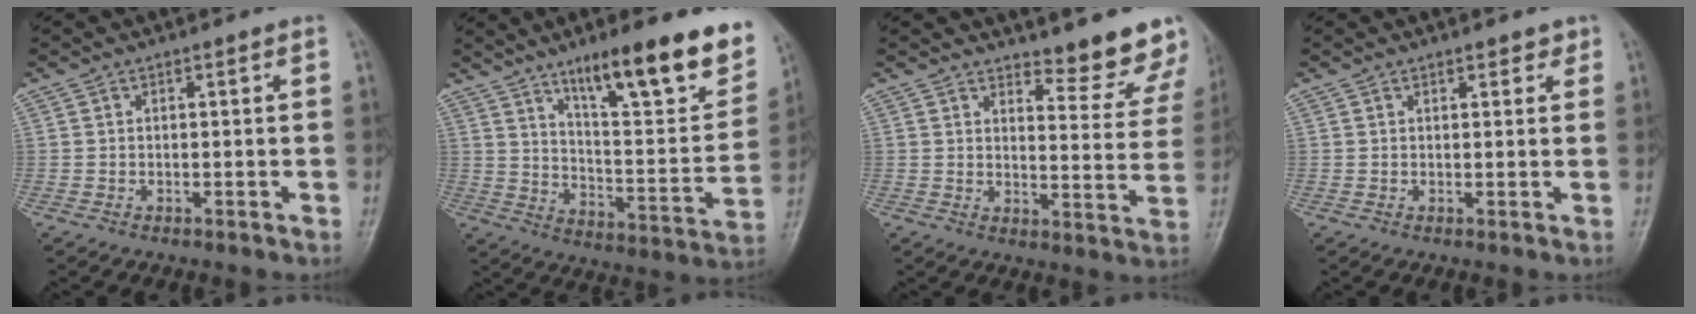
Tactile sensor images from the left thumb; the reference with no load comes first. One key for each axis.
{"total": 21.9, "fx": 13.6, "fy": 5.3, "fz": 16.4, "tx": -0.203, "ty": -0.061, "tz": 0.213}
{"total": 11.3, "fx": 10.3, "fy": 2.7, "fz": 3.8, "tx": -0.014, "ty": -0.091, "tz": 0.115}
{"total": 2.0, "fx": 1.4, "fy": 1.0, "fz": 1.0, "tx": 0.002, "ty": -0.006, "tz": 0.014}